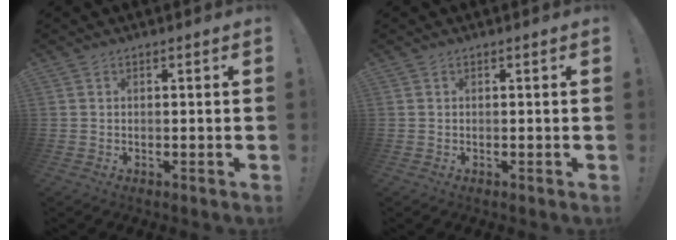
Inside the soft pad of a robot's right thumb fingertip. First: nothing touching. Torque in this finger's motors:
{"motor_torque": [0.00, 0.00, 0.00, 0.00, 0.00]}